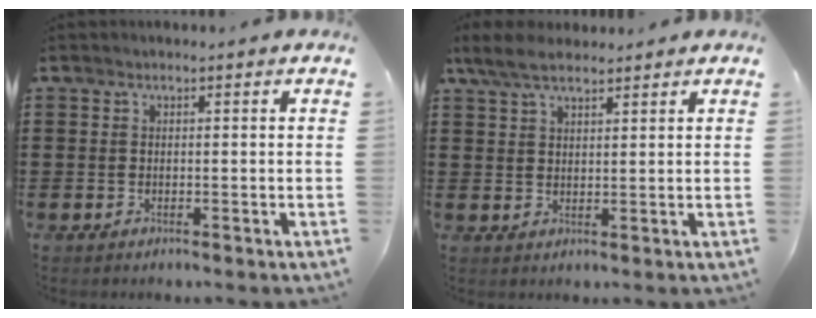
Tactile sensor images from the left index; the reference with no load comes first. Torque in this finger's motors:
{"motor_torque": [2.14, 0.00, 0.50, 0.13]}